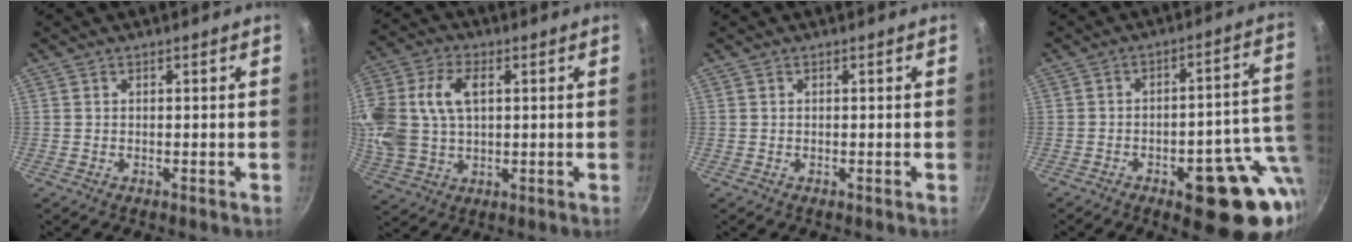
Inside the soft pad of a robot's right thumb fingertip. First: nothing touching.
{"total": 18.8, "force": [3.2, 12.3, 13.9], "torque": [-0.341, 0.017, 0.066]}
{"total": 0.0}
{"total": 19.5, "force": [-6.5, 6.8, 17.1], "torque": [-0.152, 0.041, -0.068]}